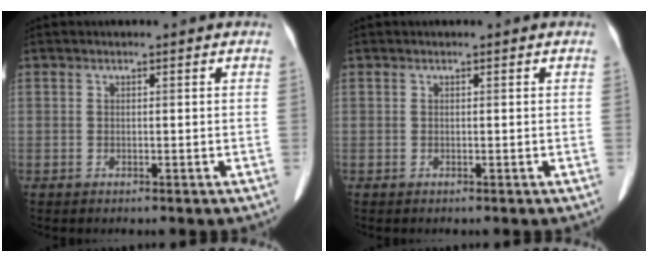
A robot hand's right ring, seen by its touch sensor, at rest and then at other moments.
{"total": 0.0}